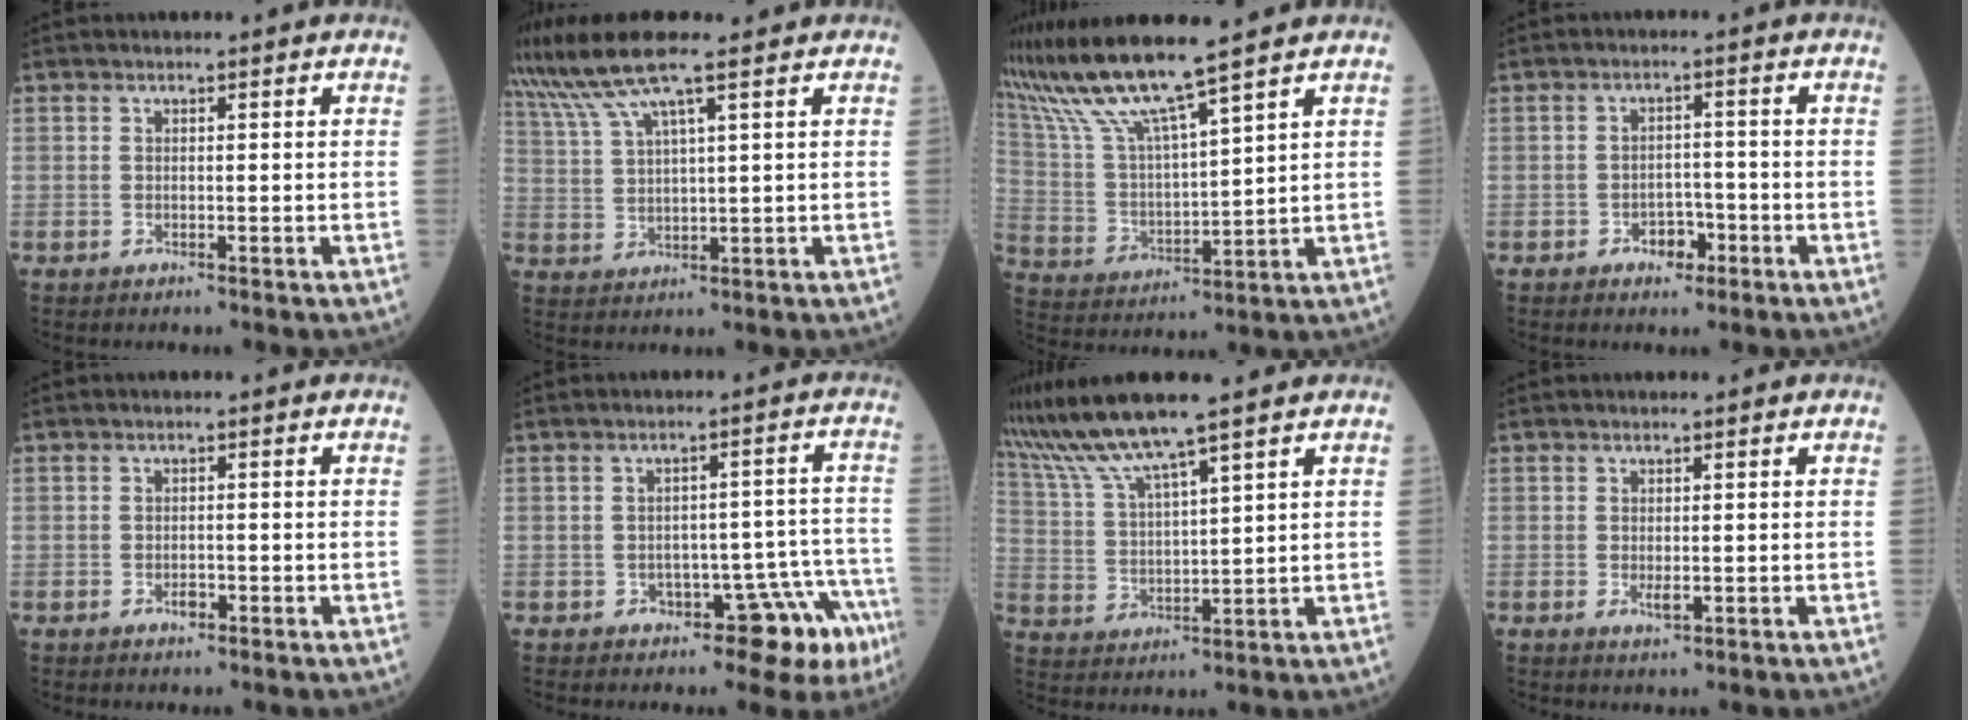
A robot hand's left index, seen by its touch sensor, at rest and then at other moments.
{"total": 8.0, "force": [6.1, -0.6, 5.2], "torque": [-0.116, 0.022, 0.120]}
{"total": 12.4, "force": [10.2, -0.9, 7.0], "torque": [-0.151, 0.003, 0.205]}
{"total": 3.4, "force": [-2.0, 2.1, 1.7], "torque": [-0.021, 0.006, -0.027]}
{"total": 1.3, "force": [-0.9, 0.6, 0.8], "torque": [-0.011, 0.002, -0.011]}
{"total": 9.2, "force": [-6.0, 4.8, 5.1], "torque": [-0.027, 0.045, -0.074]}
{"total": 9.5, "force": [7.8, -0.9, 5.3], "torque": [-0.116, 0.011, 0.157]}
{"total": 1.3, "force": [-0.3, 0.5, 1.1], "torque": [-0.019, -0.004, -0.001]}